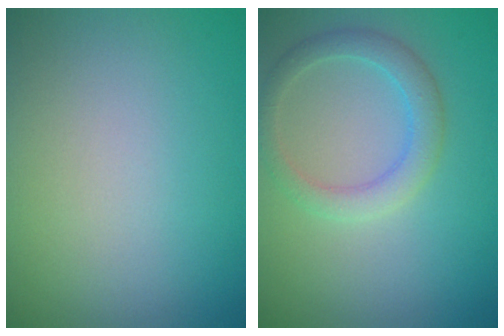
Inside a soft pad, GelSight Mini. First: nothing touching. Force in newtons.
{"total": 2.8, "press": 2.8, "slide": 0.1}